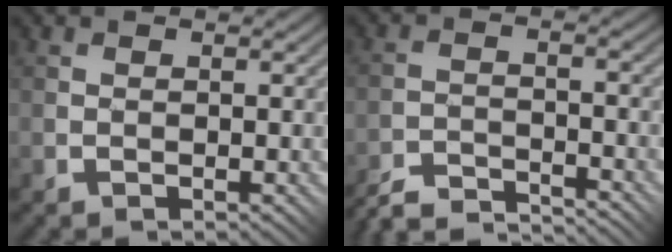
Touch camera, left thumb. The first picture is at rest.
{"total": 6.2, "force": [-6.2, 0.0, 1.0], "torque": [-0.022, 0.003, -0.116]}